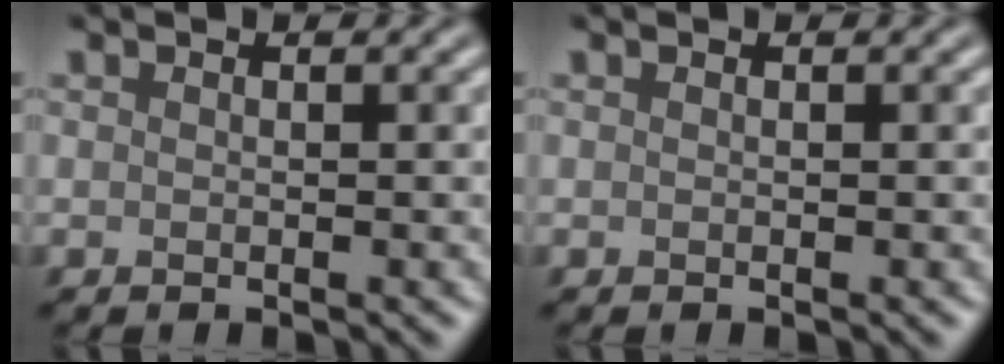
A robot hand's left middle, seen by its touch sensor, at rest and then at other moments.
{"total": 0.0}